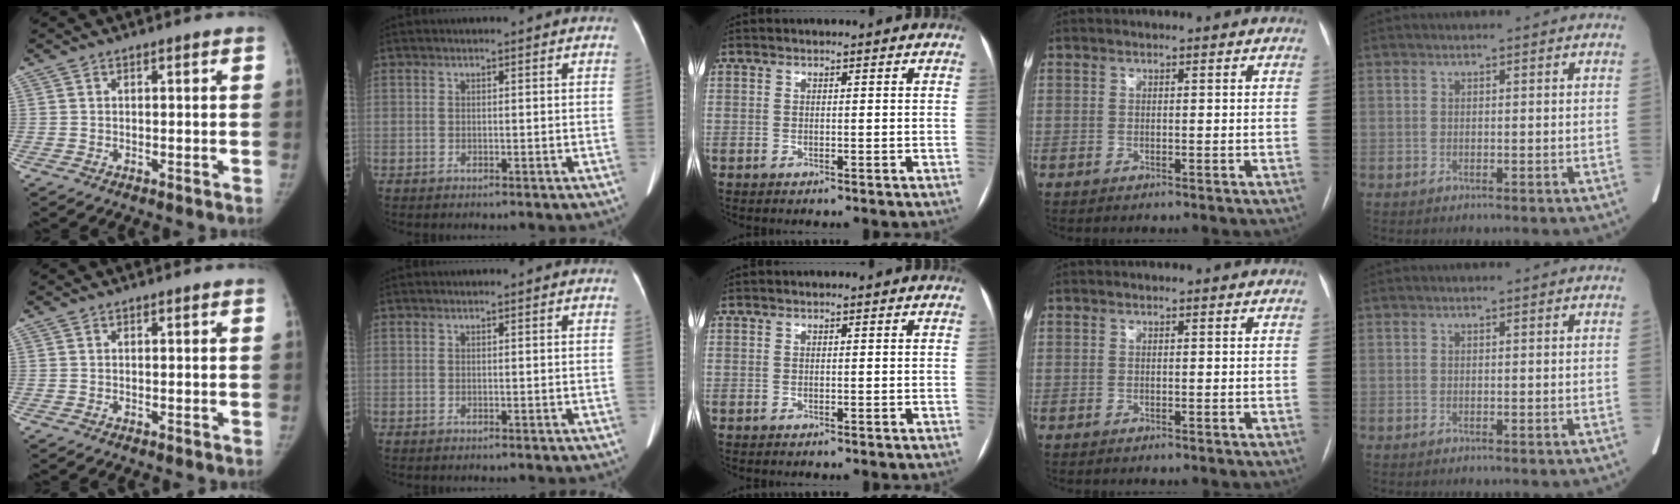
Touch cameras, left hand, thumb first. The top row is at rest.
{}